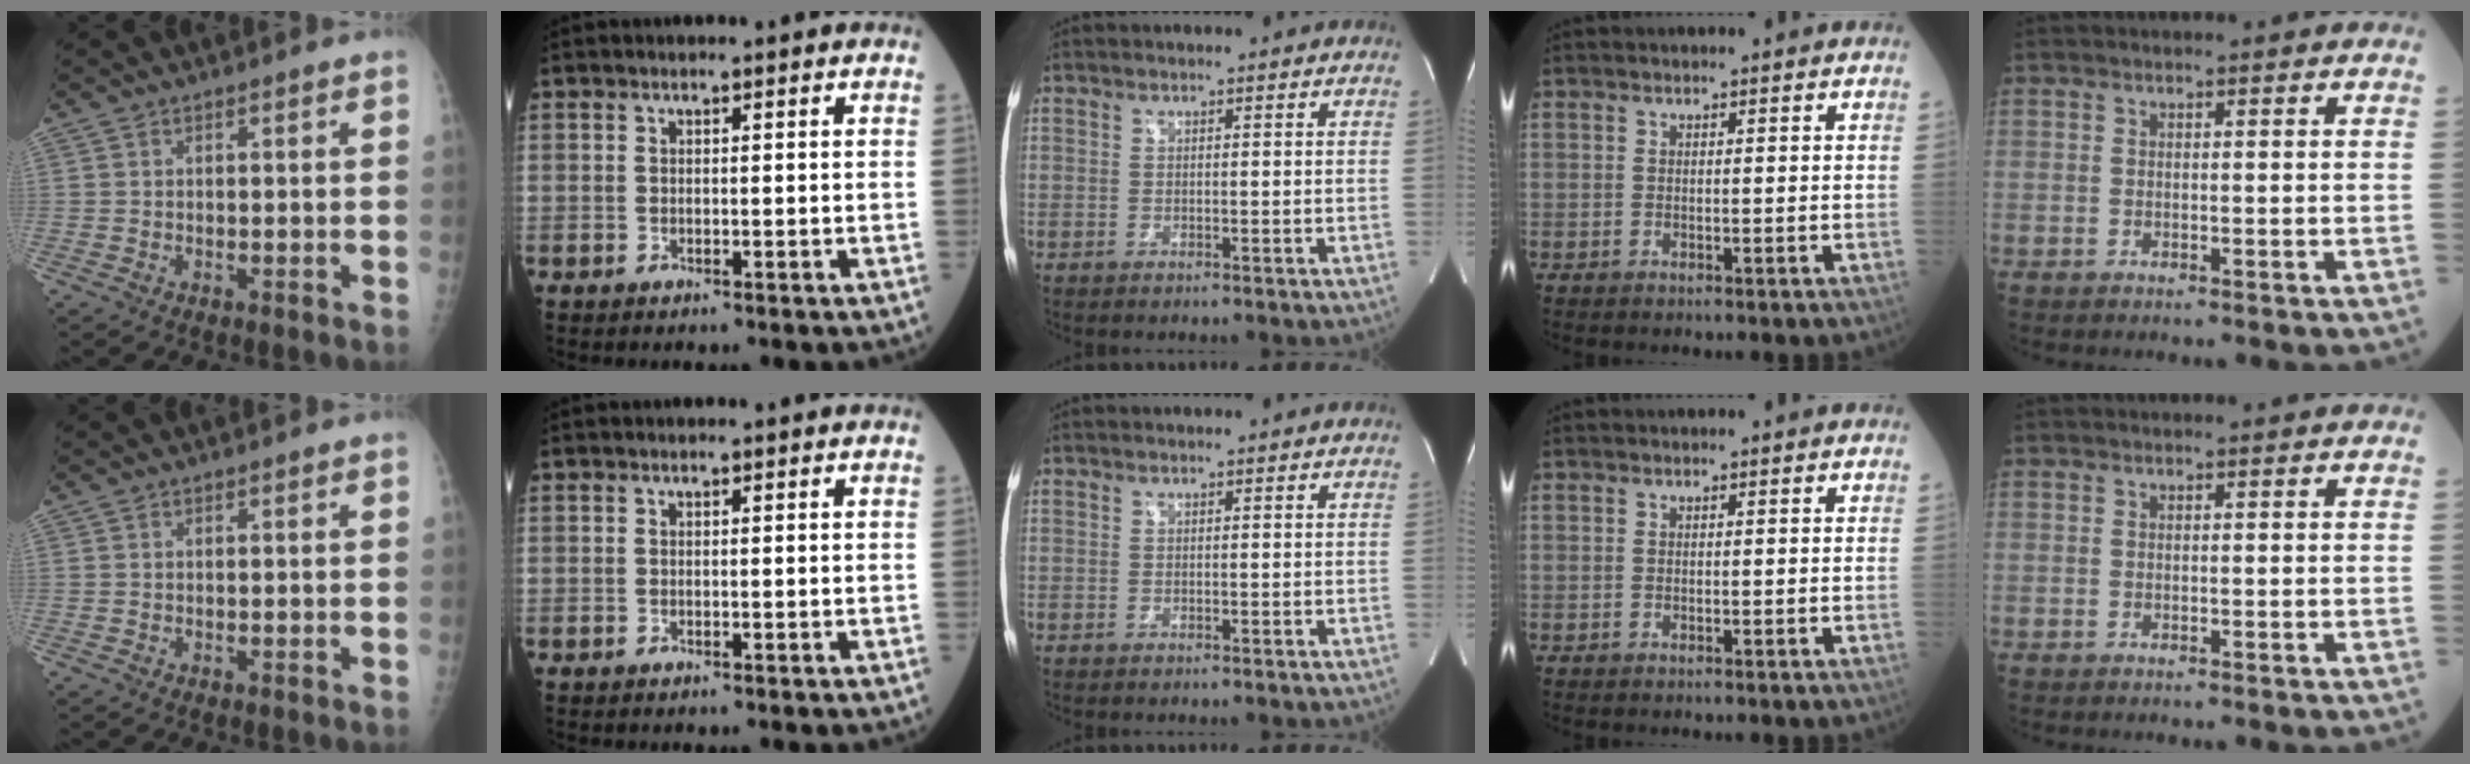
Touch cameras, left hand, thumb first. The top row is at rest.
{}